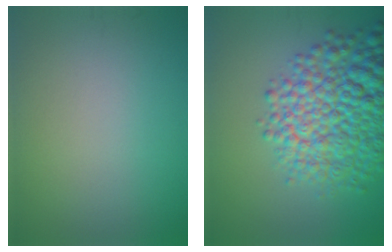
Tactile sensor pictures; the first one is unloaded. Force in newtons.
{"total": 9.7, "press": 9.7, "slide": 0.4}